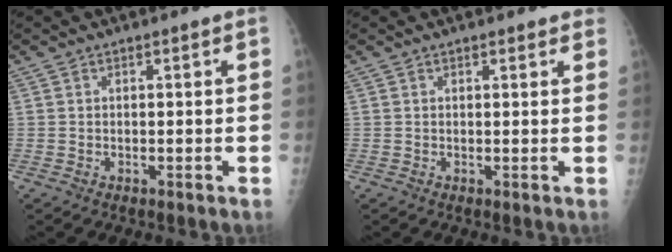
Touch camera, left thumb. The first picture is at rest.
{"total": 1.9, "force": [1.5, 0.6, 1.0], "torque": [-0.003, -0.001, 0.015]}